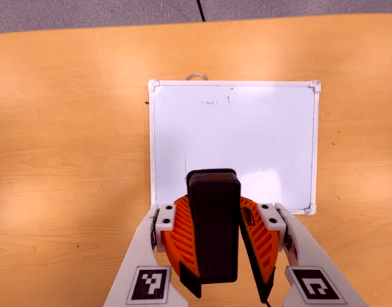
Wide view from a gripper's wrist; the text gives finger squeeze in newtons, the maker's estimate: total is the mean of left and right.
{"total": 10.0, "left": 10.2, "right": 9.8}